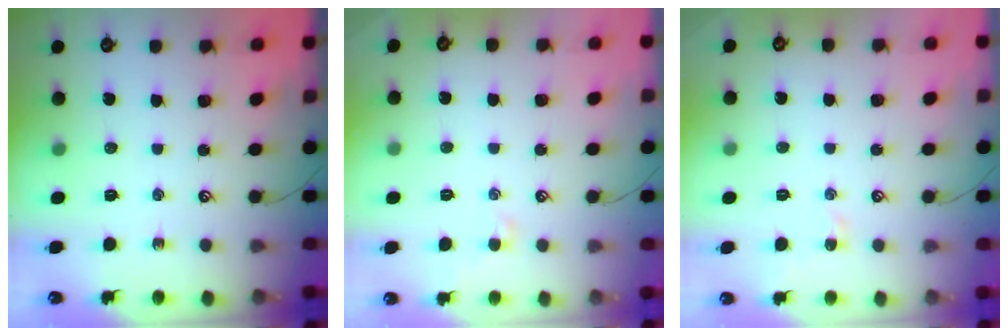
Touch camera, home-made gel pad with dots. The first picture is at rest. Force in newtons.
{"total": 0.8, "press": 0.7, "slide": 0.4}
{"total": 1.3, "press": 1.3, "slide": 0.3}